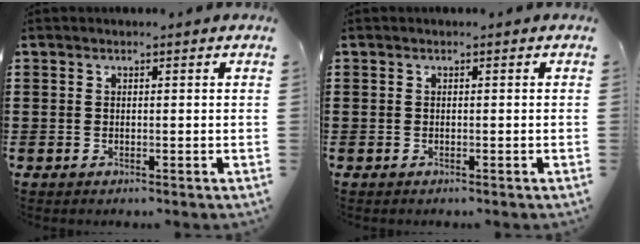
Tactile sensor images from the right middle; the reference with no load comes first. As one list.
[{"total": 0.0}]